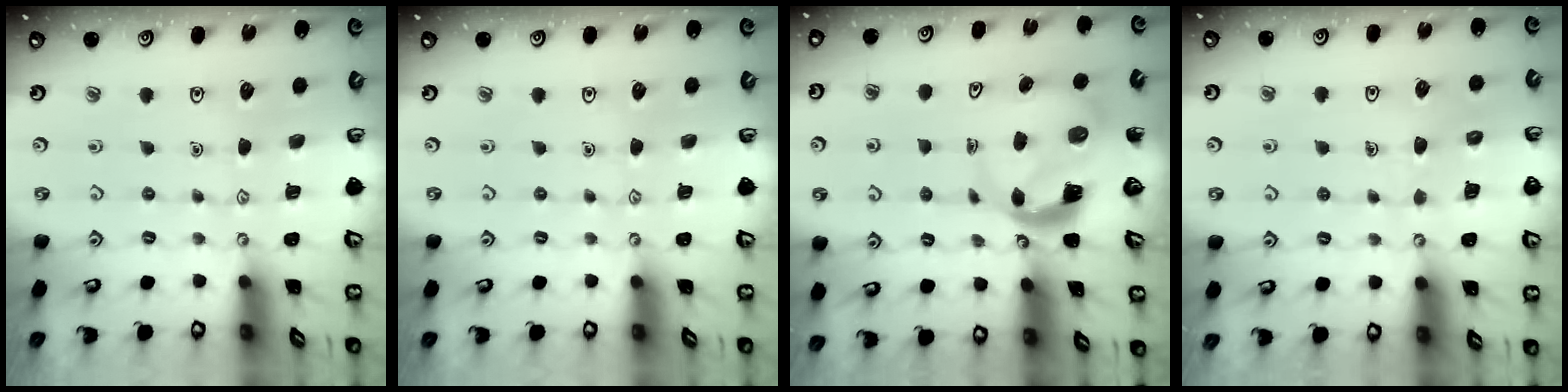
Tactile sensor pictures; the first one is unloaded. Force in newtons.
{"total": 0.0}
{"total": 4.5, "press": 4.5, "slide": 0.7}
{"total": 4.8, "press": 4.7, "slide": 0.3}